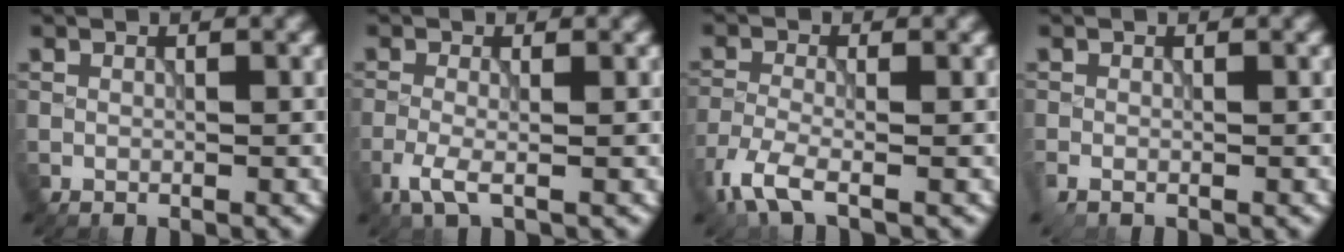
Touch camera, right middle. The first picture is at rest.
{"total": 2.3, "force": [-1.2, 0.6, 1.9], "torque": [-0.047, -0.005, -0.030]}
{"total": 4.1, "force": [-2.9, 1.1, 2.8], "torque": [-0.069, -0.011, -0.070]}
{"total": 1.0, "force": [-0.5, 0.4, 0.7], "torque": [-0.021, -0.006, -0.012]}